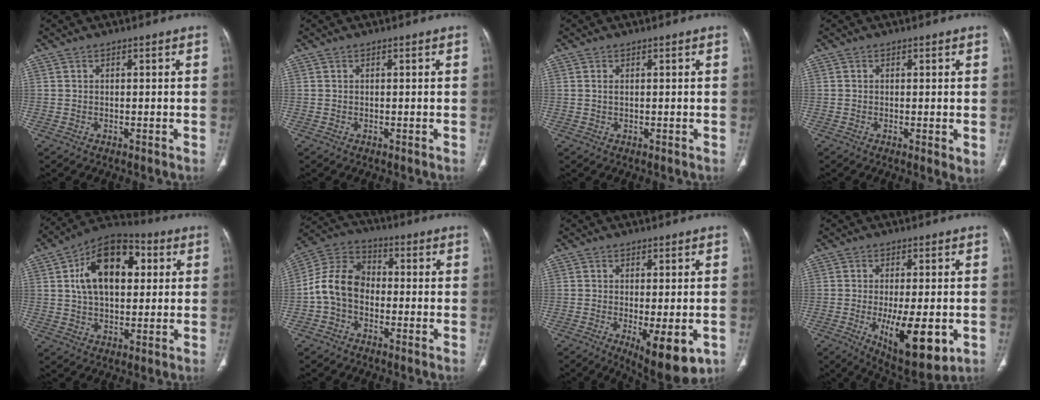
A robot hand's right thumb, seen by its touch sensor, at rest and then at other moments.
{"total": 0.0}
{"total": 0.8, "force": [0.2, 0.4, 0.6], "torque": [-0.018, 0.003, 0.007]}
{"total": 2.2, "force": [-0.1, 0.6, 2.1], "torque": [-0.037, -0.011, -0.004]}
{"total": 16.7, "force": [4.0, 10.1, 12.7], "torque": [-0.181, 0.014, 0.060]}
{"total": 9.9, "force": [-1.8, 7.4, 6.4], "torque": [-0.114, 0.037, -0.048]}
{"total": 10.6, "force": [-3.7, 3.8, 9.2], "torque": [-0.122, -0.016, -0.047]}
{"total": 14.0, "force": [-3.7, 5.2, 12.5], "torque": [-0.185, -0.022, -0.043]}